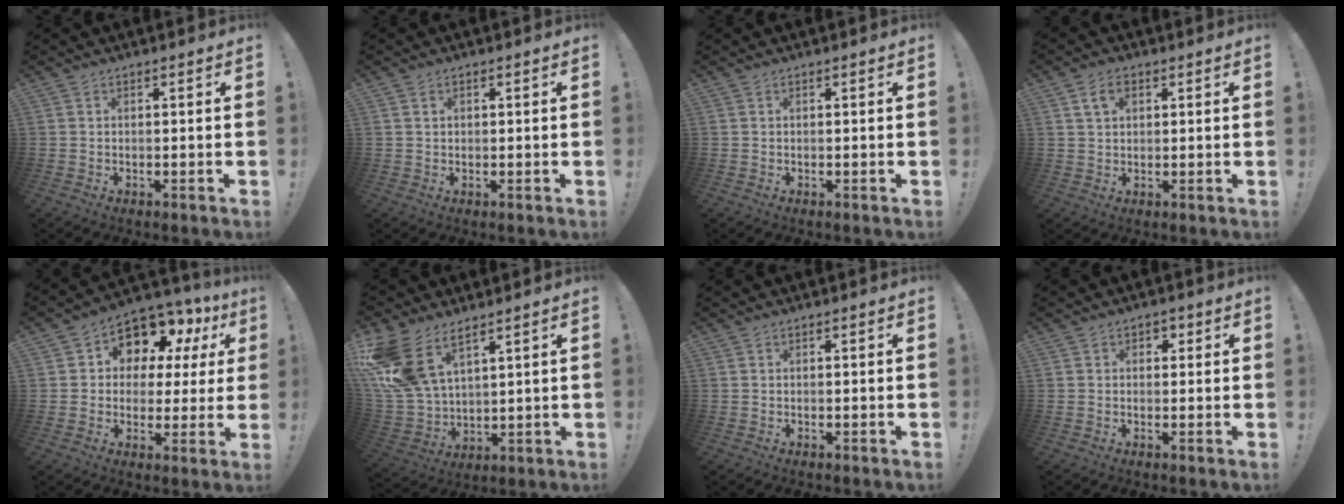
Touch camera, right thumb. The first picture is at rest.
{"total": 1.0, "force": [0.5, 0.7, 0.6], "torque": [-0.007, 0.000, 0.008]}
{"total": 0.0}
{"total": 5.0, "force": [2.2, 3.3, 3.0], "torque": [-0.055, 0.005, 0.041]}
{"total": 9.6, "force": [5.6, 6.5, 4.4], "torque": [-0.062, -0.053, 0.101]}
{"total": 15.2, "force": [9.1, 8.2, 9.0], "torque": [-0.200, -0.049, 0.177]}
{"total": 0.0}
{"total": 2.0, "force": [0.1, 1.8, 0.8], "torque": [-0.004, 0.003, 0.000]}